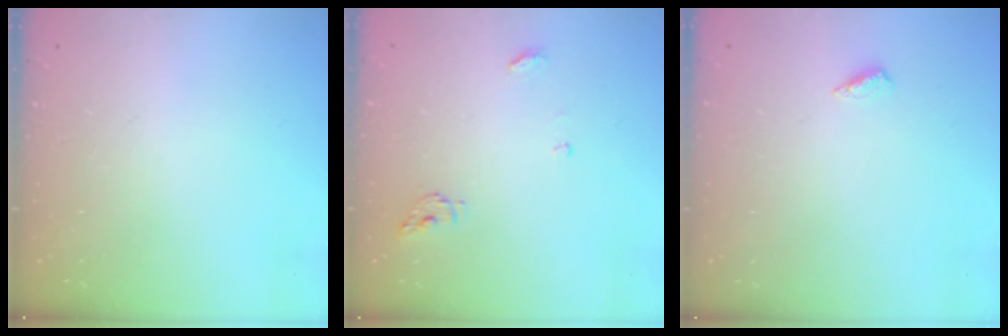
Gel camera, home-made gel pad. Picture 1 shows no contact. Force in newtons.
{"total": 4.4, "press": 4.3, "slide": 0.5}
{"total": 2.6, "press": 2.2, "slide": 1.3}